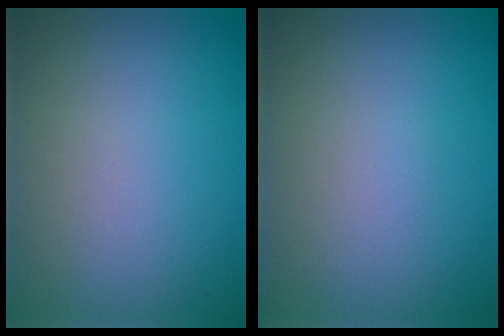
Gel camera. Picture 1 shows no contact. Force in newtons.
{"total": 0.0}